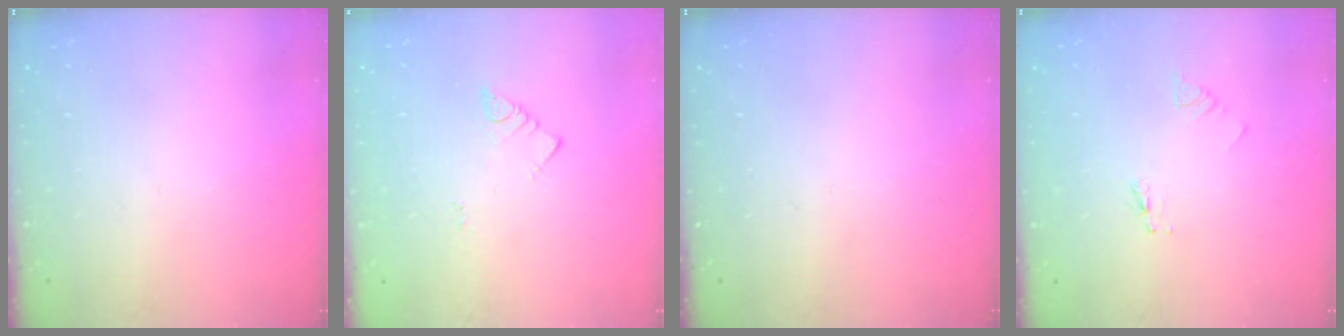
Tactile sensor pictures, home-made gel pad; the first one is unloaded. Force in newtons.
{"total": 2.7, "press": 2.7, "slide": 0.6}
{"total": 0.0}
{"total": 2.1, "press": 2.1, "slide": 0.1}